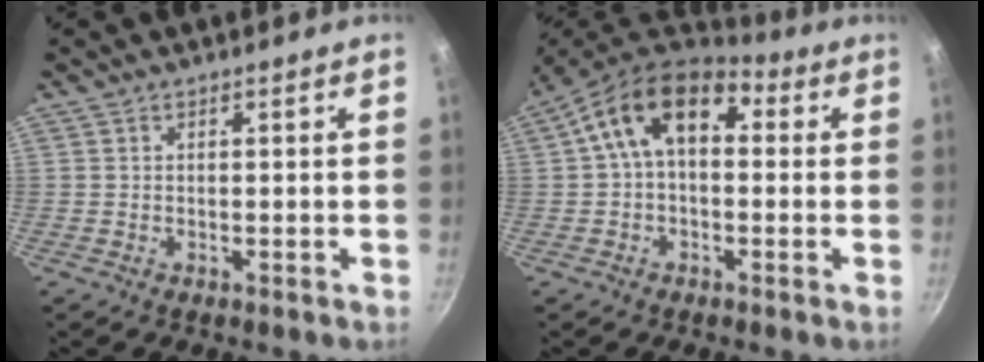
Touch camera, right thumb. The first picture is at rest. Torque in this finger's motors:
{"motor_torque": [-0.21, 2.15, 0.78, -0.59, 0.11]}